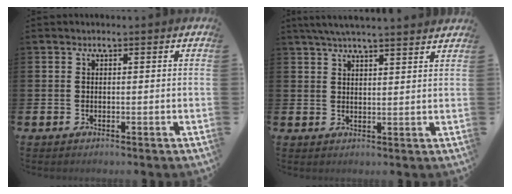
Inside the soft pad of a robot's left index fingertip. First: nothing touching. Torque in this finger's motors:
{"motor_torque": [1.05, -1.09, 0.34, 0.05]}